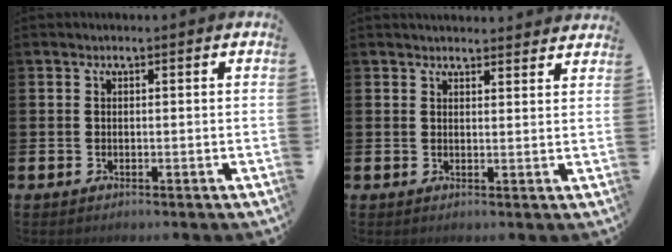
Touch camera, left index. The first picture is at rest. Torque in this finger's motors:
{"motor_torque": [0.14, -0.48, 0.03, 0.02]}